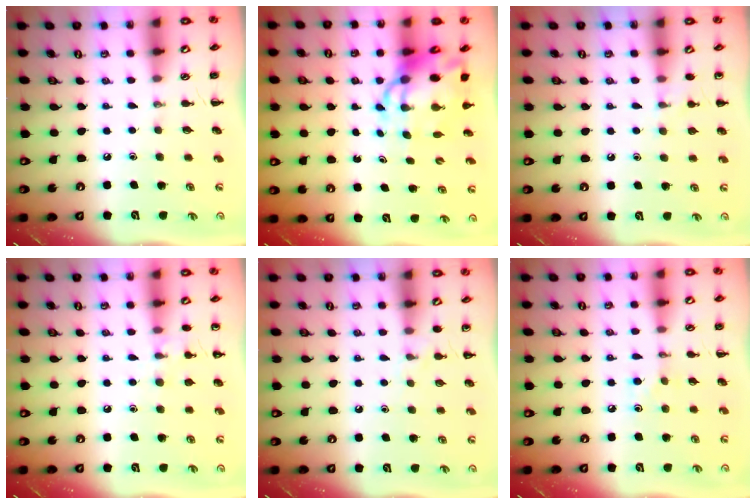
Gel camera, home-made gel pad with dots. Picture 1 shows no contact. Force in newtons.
{"total": 10.3, "press": 10.0, "slide": 2.5}
{"total": 6.0, "press": 5.7, "slide": 1.8}
{"total": 7.0, "press": 6.7, "slide": 2.0}
{"total": 5.3, "press": 4.9, "slide": 2.0}
{"total": 5.1, "press": 4.8, "slide": 1.6}